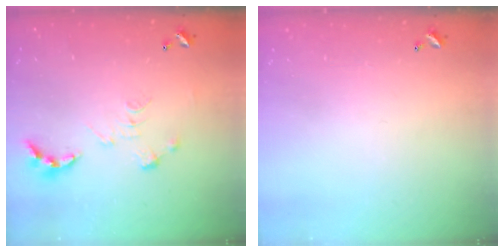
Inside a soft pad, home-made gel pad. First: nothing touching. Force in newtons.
{"total": 0.0}